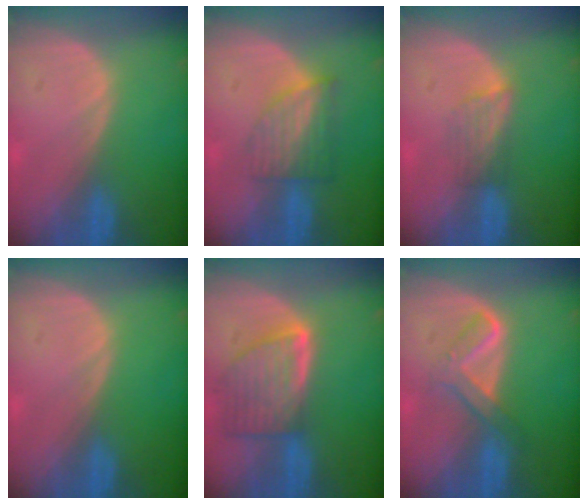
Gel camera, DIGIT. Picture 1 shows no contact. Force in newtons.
{"total": 6.3, "press": 5.6, "slide": 2.9}
{"total": 3.2, "press": 2.9, "slide": 1.4}
{"total": 0.0}
{"total": 8.1, "press": 7.3, "slide": 3.4}
{"total": 4.4, "press": 4.4, "slide": 0.4}